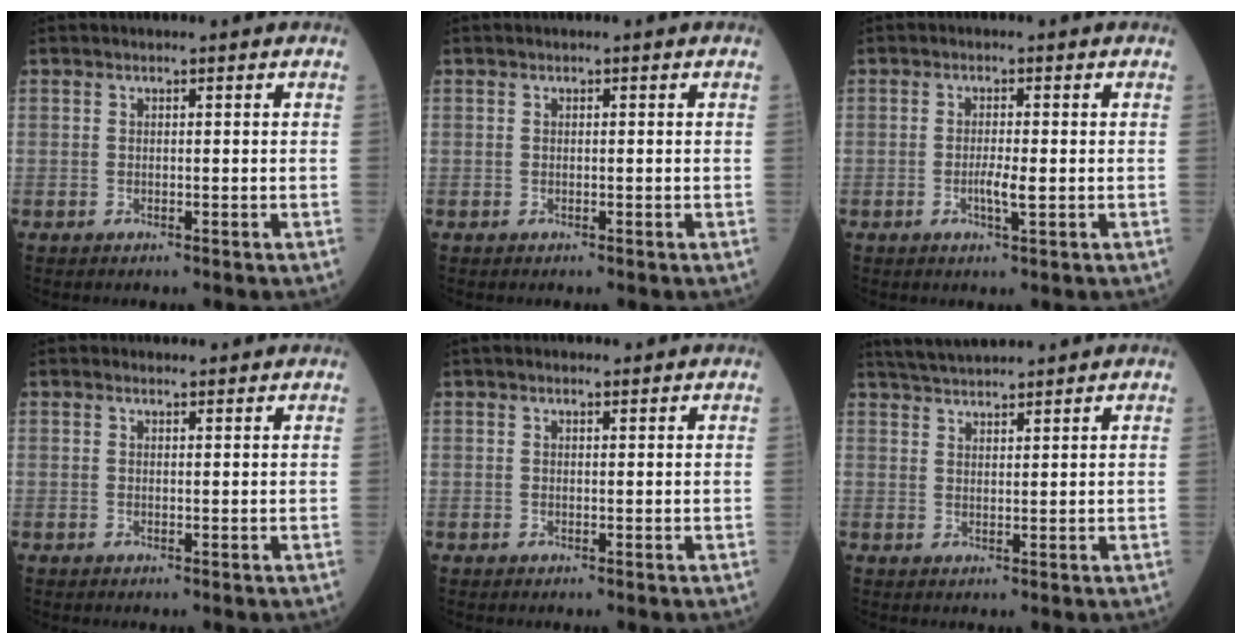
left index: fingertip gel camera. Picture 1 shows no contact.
{"total": 0.0}
{"total": 2.5, "force": [-0.7, 0.2, 2.4], "torque": [-0.047, -0.006, -0.011]}
{"total": 1.1, "force": [1.0, 0.5, 0.1], "torque": [-0.009, 0.003, 0.014]}
{"total": 1.1, "force": [0.8, 0.5, 0.4], "torque": [-0.016, 0.007, 0.011]}
{"total": 6.8, "force": [6.4, 0.7, 2.3], "torque": [-0.045, 0.030, 0.110]}